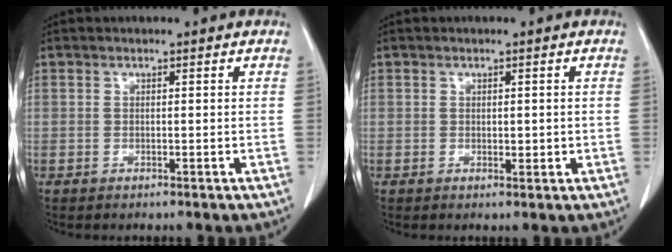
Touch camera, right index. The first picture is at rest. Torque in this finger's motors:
{"motor_torque": [0.01, 0.08, 0.03, 0.04]}